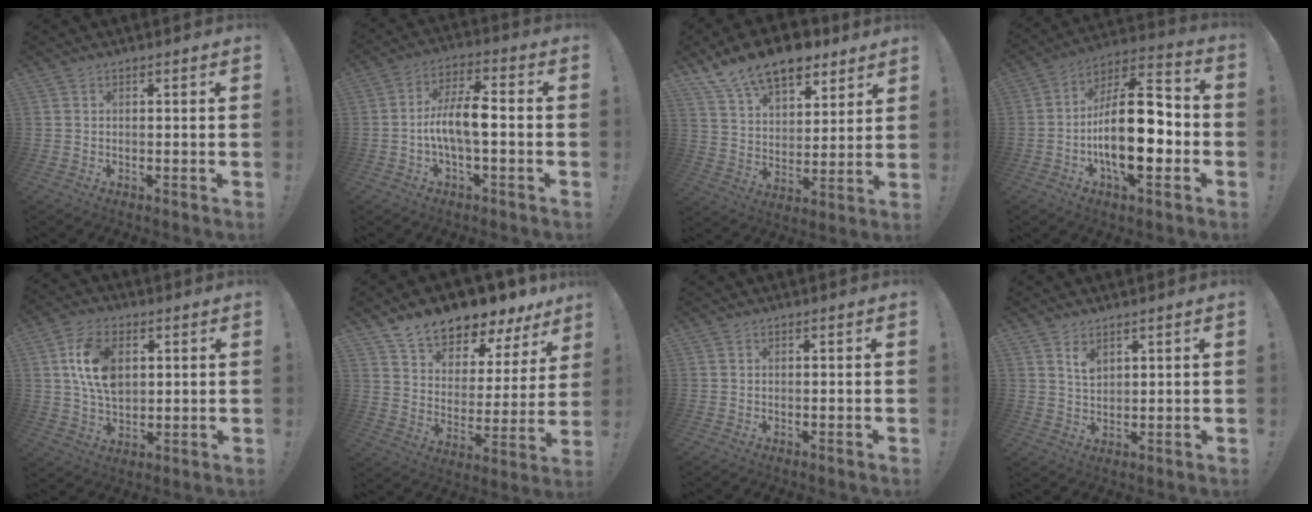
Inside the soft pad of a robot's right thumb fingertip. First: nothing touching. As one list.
[{"total": 10.0, "force": [-2.1, 3.5, 9.1], "torque": [-0.177, 0.013, -0.038]}, {"total": 15.7, "force": [11.1, 8.0, 7.6], "torque": [-0.132, -0.067, 0.203]}, {"total": 21.9, "force": [-4.3, 9.2, 19.4], "torque": [-0.335, 0.014, -0.068]}, {"total": 13.4, "force": [3.5, 9.1, 9.2], "torque": [-0.167, 0.012, 0.068]}, {"total": 10.8, "force": [9.9, 3.4, 2.8], "torque": [-0.063, -0.088, 0.176]}, {"total": 0.0}, {"total": 4.7, "force": [3.3, 2.8, 1.8], "torque": [-0.023, -0.021, 0.058]}]